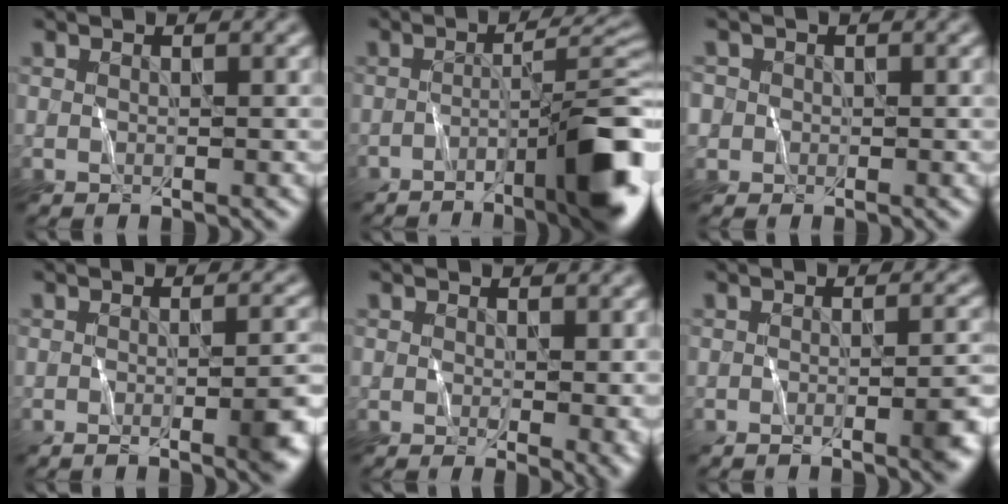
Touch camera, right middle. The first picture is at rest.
{"total": 8.6, "force": [-3.7, 1.6, 7.7], "torque": [-0.094, 0.014, -0.061]}
{"total": 1.8, "force": [-0.2, 1.8, -0.1], "torque": [0.014, 0.006, -0.005]}
{"total": 4.1, "force": [-1.8, 1.1, 3.5], "torque": [-0.033, 0.001, -0.027]}
{"total": 2.6, "force": [0.2, 0.8, 2.5], "torque": [-0.026, -0.002, 0.005]}
{"total": 3.3, "force": [-1.7, 0.8, 2.7], "torque": [-0.025, 0.000, -0.031]}